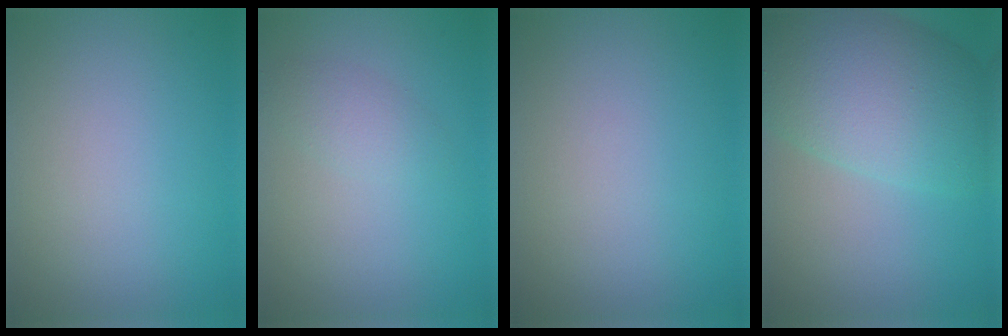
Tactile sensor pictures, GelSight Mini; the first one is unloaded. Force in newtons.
{"total": 1.7, "press": 1.7, "slide": 0.1}
{"total": 0.0}
{"total": 9.9, "press": 9.9, "slide": 0.3}